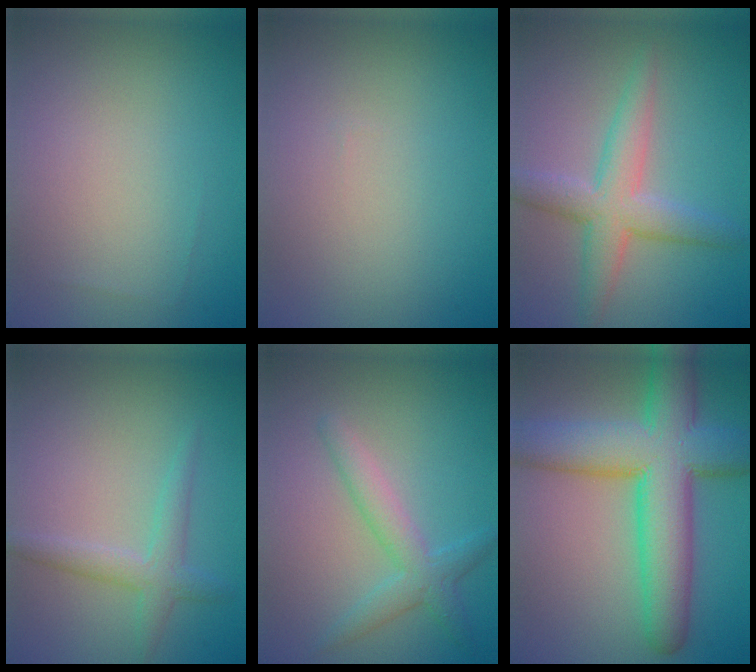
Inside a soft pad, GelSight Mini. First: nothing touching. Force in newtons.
{"total": 0.0}
{"total": 4.7, "press": 4.7, "slide": 0.1}
{"total": 1.8, "press": 1.8, "slide": 0.1}
{"total": 2.9, "press": 2.9, "slide": 0.1}
{"total": 11.5, "press": 11.5, "slide": 0.4}